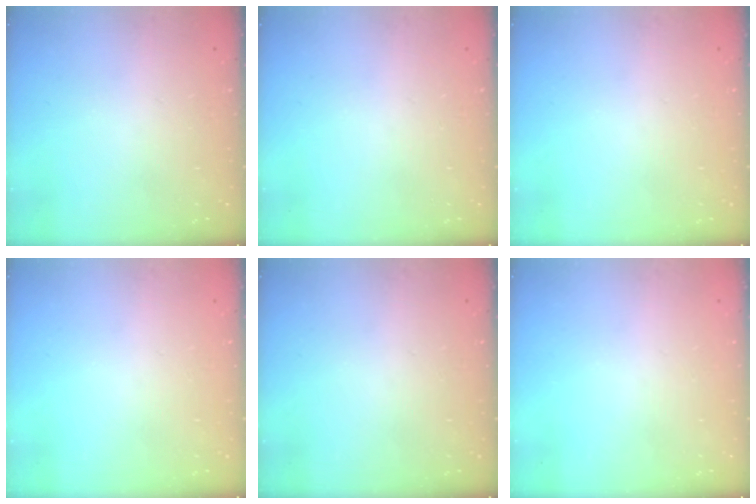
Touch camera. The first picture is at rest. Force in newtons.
{"total": 0.0}
{"total": 0.0}
{"total": 0.0}
{"total": 0.0}
{"total": 0.0}